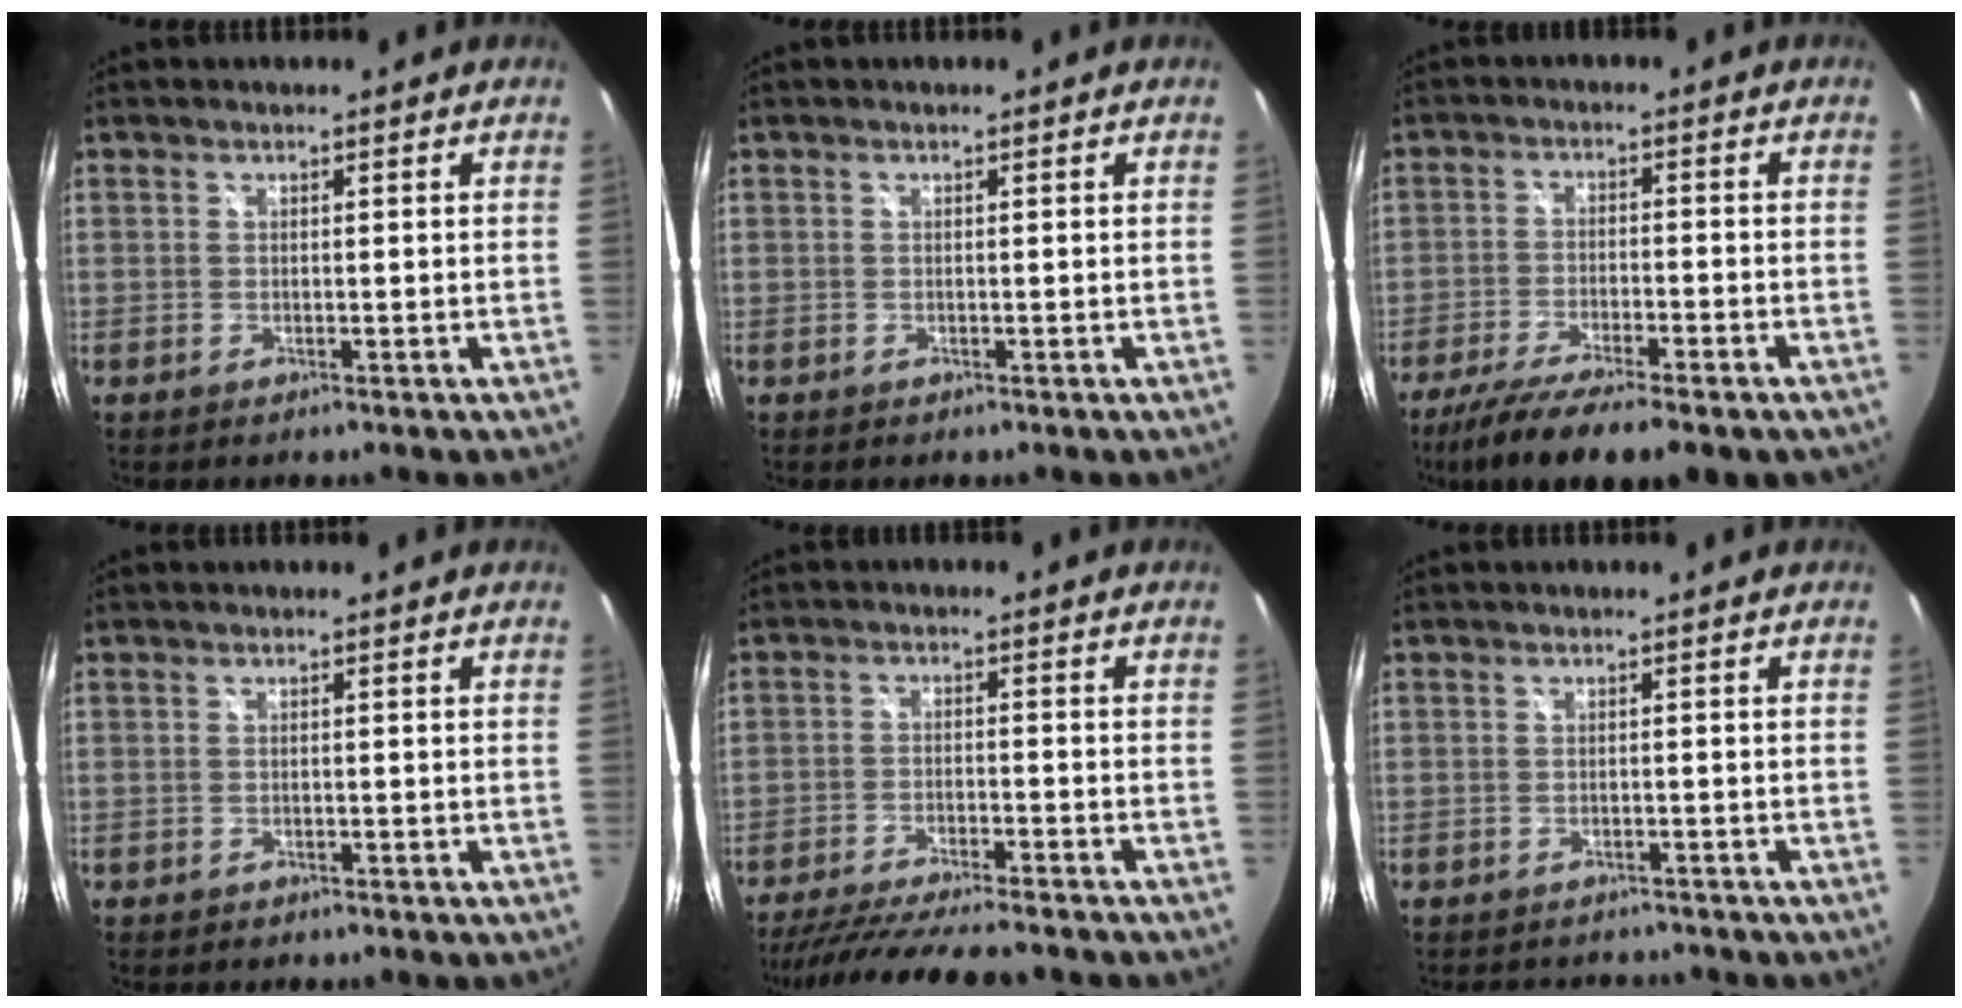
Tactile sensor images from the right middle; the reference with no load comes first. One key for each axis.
{"total": 0.0}
{"total": 14.7, "fx": -11.0, "fy": 3.5, "fz": 9.0, "tx": -0.177, "ty": -0.045, "tz": -0.177}
{"total": 0.8, "fx": -0.6, "fy": 0.5, "fz": 0.1, "tx": -0.006, "ty": -0.001, "tz": -0.009}
{"total": 16.3, "fx": -14.2, "fy": 2.2, "fz": 7.7, "tx": -0.150, "ty": -0.023, "tz": -0.222}
{"total": 4.7, "fx": -4.2, "fy": 1.9, "fz": 0.9, "tx": -0.018, "ty": -0.002, "tz": -0.057}